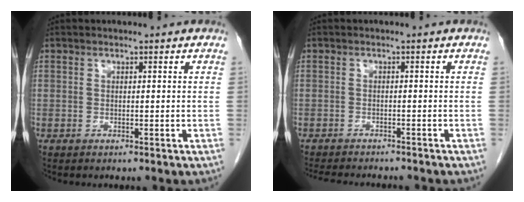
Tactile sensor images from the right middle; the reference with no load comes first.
{"total": 9.1, "force": [-8.2, 1.8, 3.3], "torque": [-0.054, -0.011, -0.110]}